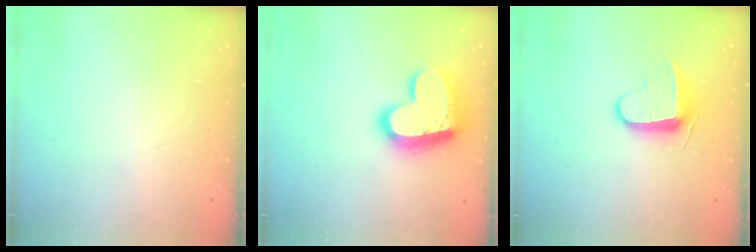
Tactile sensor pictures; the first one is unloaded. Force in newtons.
{"total": 19.1, "press": 19.0, "slide": 1.8}
{"total": 8.7, "press": 8.7, "slide": 0.9}